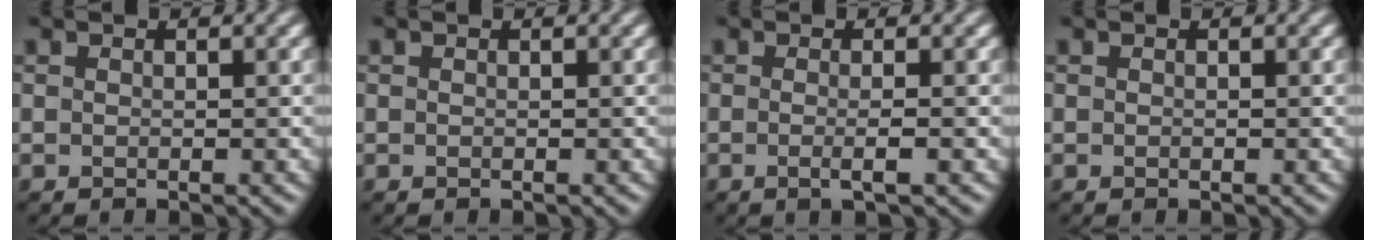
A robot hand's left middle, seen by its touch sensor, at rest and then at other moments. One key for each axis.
{"total": 0.0}
{"total": 1.8, "fx": -0.8, "fy": -0.2, "fz": 1.6, "tx": -0.030, "ty": -0.005, "tz": -0.015}
{"total": 0.0}